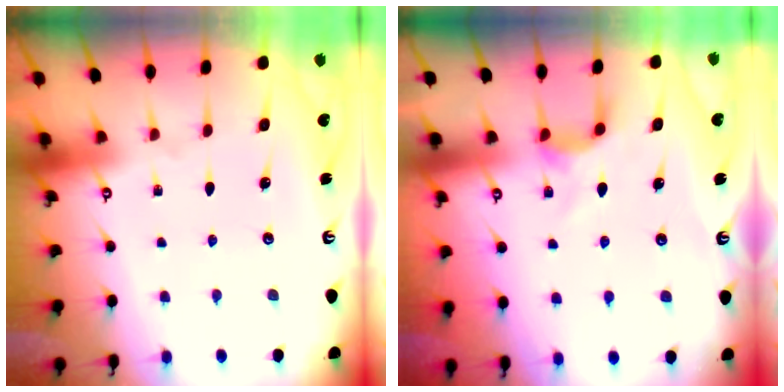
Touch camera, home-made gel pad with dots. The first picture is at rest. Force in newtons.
{"total": 3.8, "press": 3.8, "slide": 0.6}